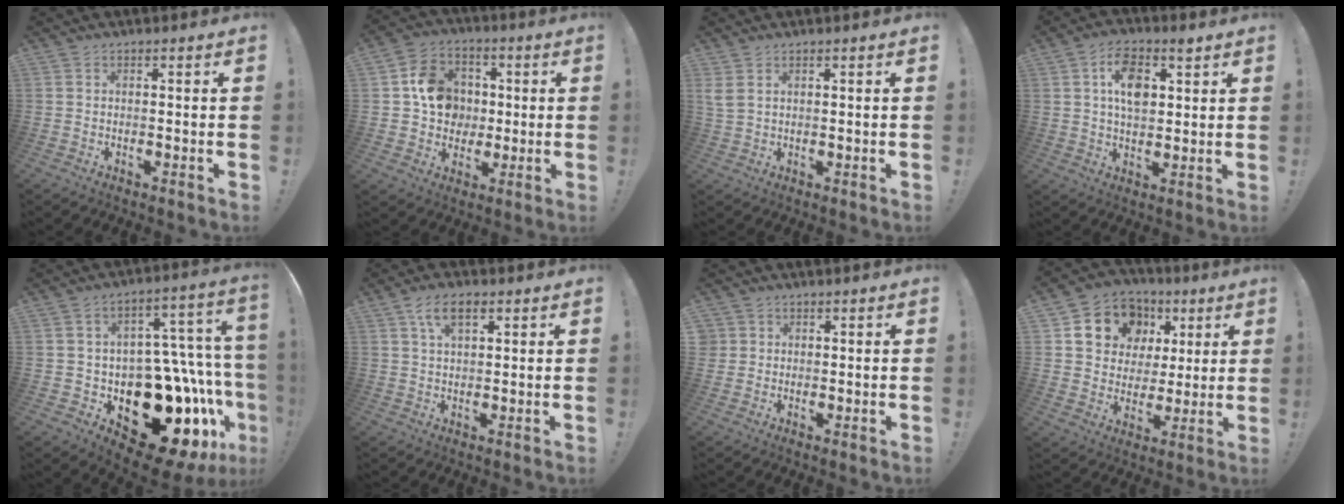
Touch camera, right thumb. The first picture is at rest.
{"total": 13.0, "force": [0.9, 11.7, 5.7], "torque": [-0.070, 0.015, 0.031]}
{"total": 3.0, "force": [1.5, 1.3, 2.2], "torque": [-0.058, -0.001, 0.029]}
{"total": 10.3, "force": [3.7, 6.3, 7.3], "torque": [-0.109, 0.004, 0.066]}
{"total": 28.3, "force": [-11.1, 15.8, 20.6], "torque": [-0.256, 0.047, -0.135]}
{"total": 6.7, "force": [3.2, 3.2, 5.0], "torque": [-0.086, 0.001, 0.058]}
{"total": 2.4, "force": [0.9, 2.2, 0.3], "torque": [-0.008, 0.000, 0.018]}
{"total": 13.7, "force": [5.9, 11.4, 4.7], "torque": [-0.075, -0.025, 0.128]}